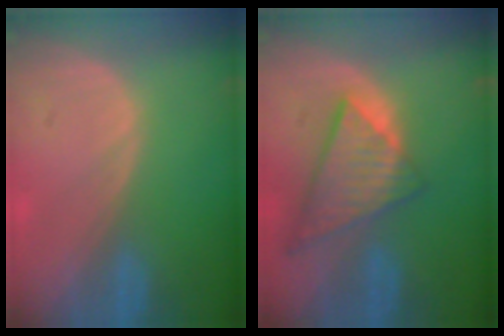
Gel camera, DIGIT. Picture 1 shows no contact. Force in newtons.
{"total": 8.9, "press": 7.8, "slide": 4.5}